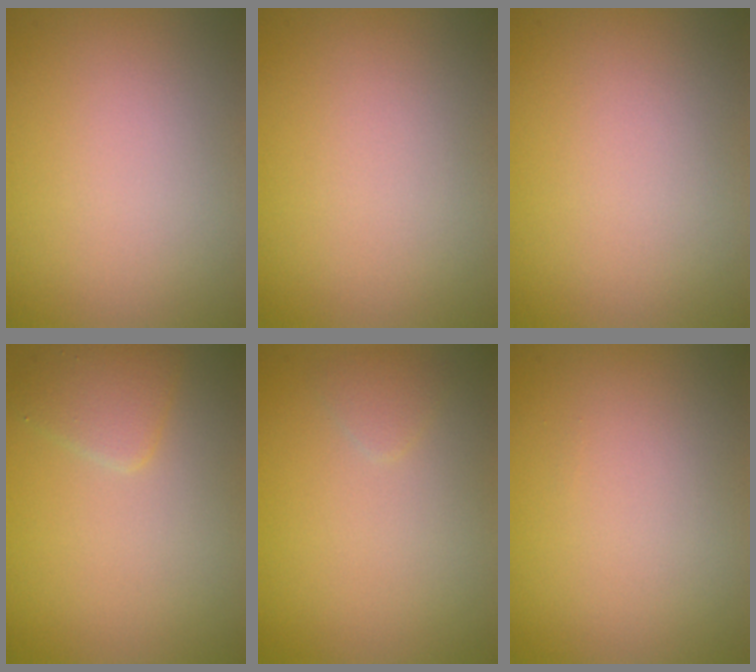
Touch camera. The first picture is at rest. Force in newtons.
{"total": 0.0}
{"total": 0.0}
{"total": 2.0, "press": 2.0, "slide": 0.1}
{"total": 0.9, "press": 0.9, "slide": 0.0}
{"total": 0.0}